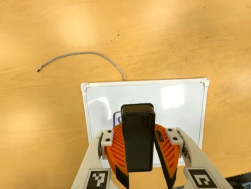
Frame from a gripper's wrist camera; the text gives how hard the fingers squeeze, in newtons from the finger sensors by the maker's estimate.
{"total": 8.5, "left": 8.9, "right": 8.1}